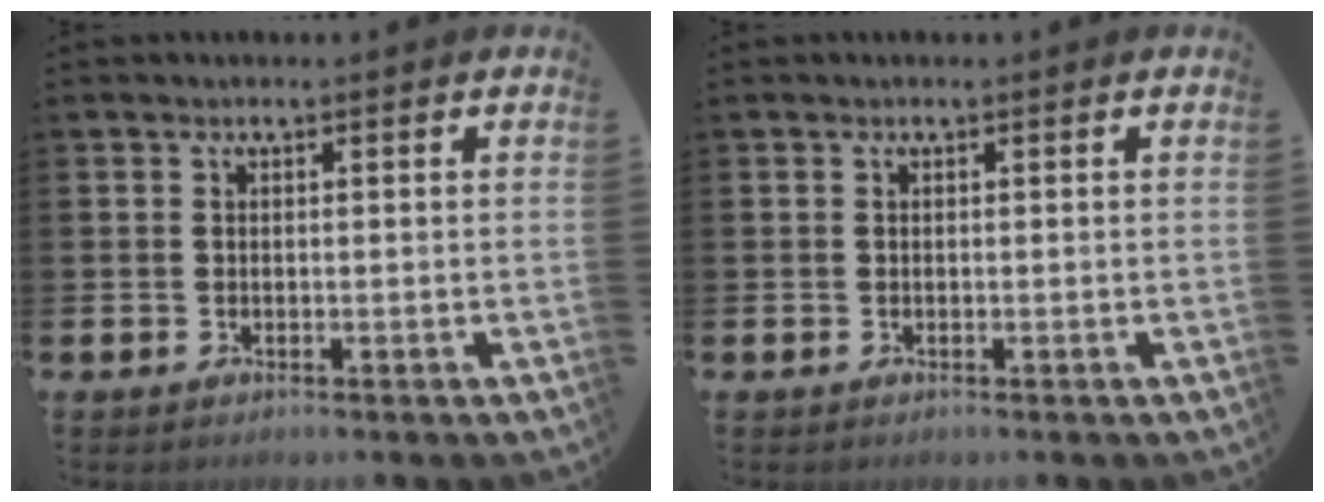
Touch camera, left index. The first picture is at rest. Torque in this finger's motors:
{"motor_torque": [0.00, 0.00, 0.00, 0.00]}